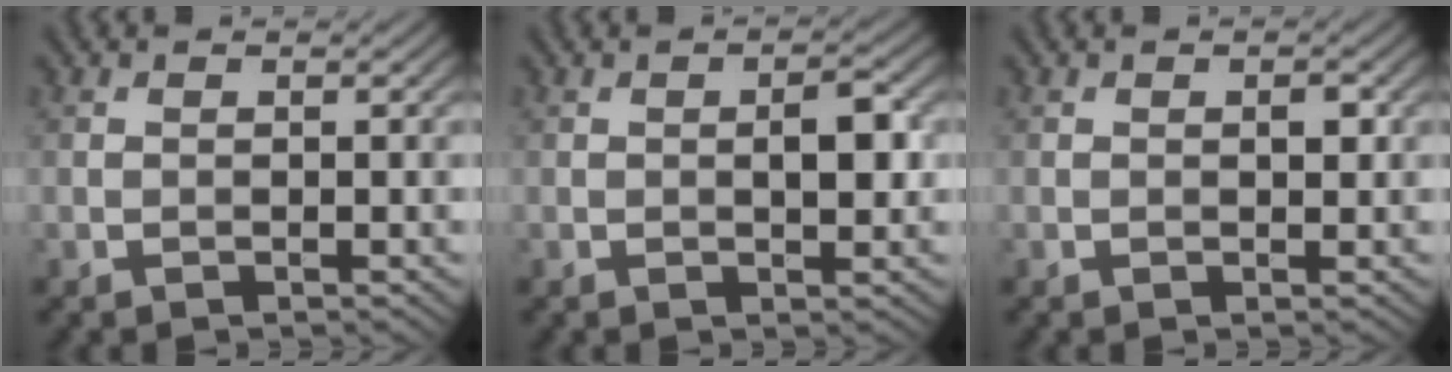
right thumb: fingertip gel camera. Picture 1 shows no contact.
{"total": 3.2, "force": [0.2, 1.2, 3.0], "torque": [-0.045, 0.003, 0.000]}
{"total": 1.1, "force": [0.2, 0.6, 0.9], "torque": [-0.009, -0.002, 0.002]}